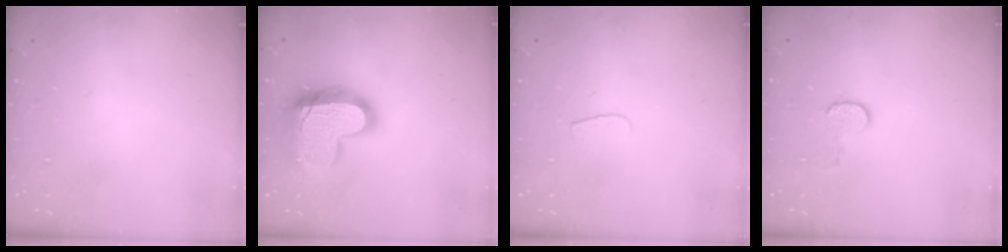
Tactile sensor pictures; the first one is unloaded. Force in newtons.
{"total": 19.3, "press": 19.2, "slide": 1.6}
{"total": 3.8, "press": 3.8, "slide": 0.4}
{"total": 6.4, "press": 6.4, "slide": 0.6}